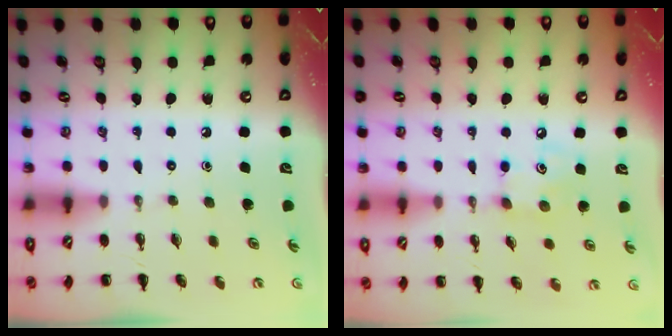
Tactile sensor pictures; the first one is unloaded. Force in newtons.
{"total": 4.6, "press": 4.6, "slide": 0.5}